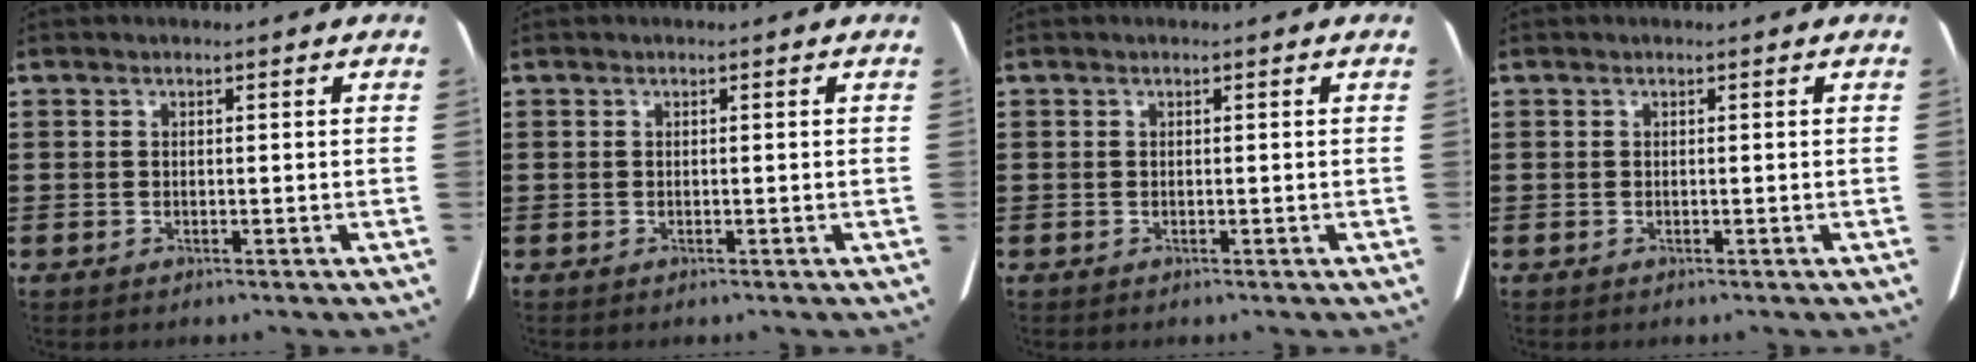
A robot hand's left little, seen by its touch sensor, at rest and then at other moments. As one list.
[{"total": 0.0}, {"total": 0.0}, {"total": 0.0}]